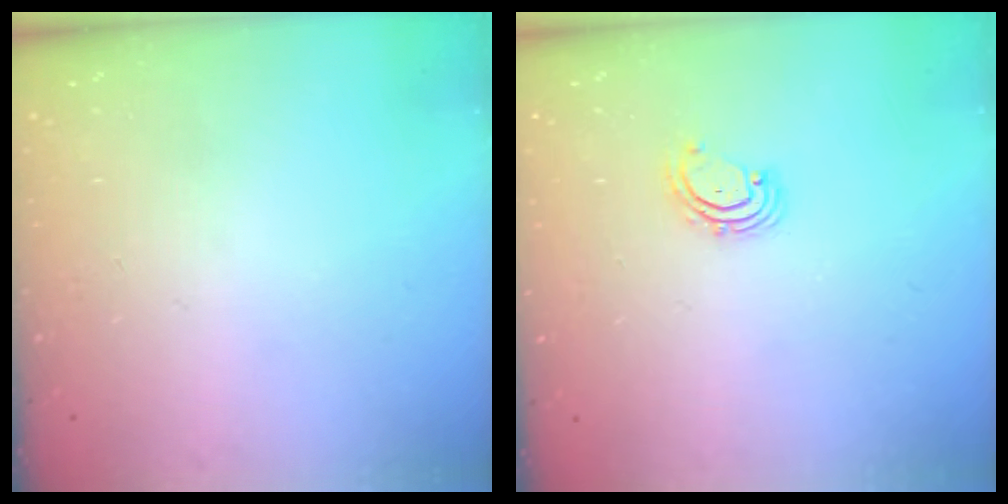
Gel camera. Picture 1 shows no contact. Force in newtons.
{"total": 2.8, "press": 2.8, "slide": 0.2}